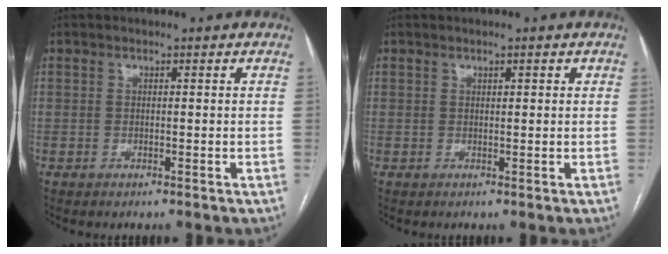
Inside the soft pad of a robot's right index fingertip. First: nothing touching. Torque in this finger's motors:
{"motor_torque": [-0.22, -0.07, -0.01, 0.00]}